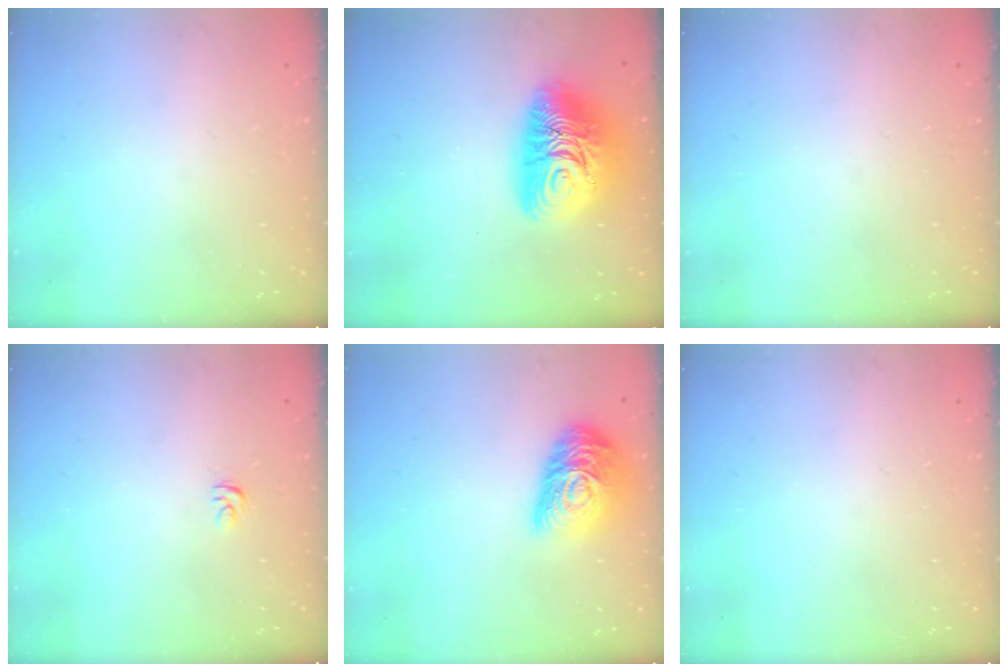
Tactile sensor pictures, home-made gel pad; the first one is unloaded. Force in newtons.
{"total": 15.9, "press": 15.9, "slide": 1.3}
{"total": 0.0}
{"total": 3.9, "press": 3.8, "slide": 0.4}
{"total": 16.3, "press": 16.3, "slide": 0.9}
{"total": 0.0}